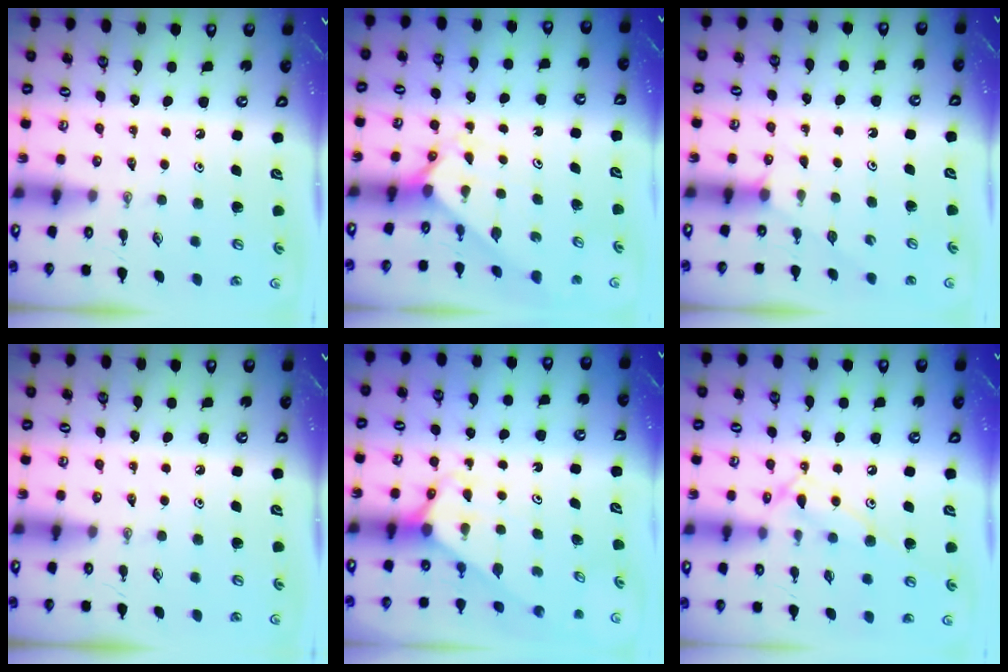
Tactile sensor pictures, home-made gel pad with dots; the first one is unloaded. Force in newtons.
{"total": 2.0, "press": 2.0, "slide": 0.2}
{"total": 2.5, "press": 2.5, "slide": 0.3}
{"total": 0.0}
{"total": 2.7, "press": 2.7, "slide": 0.2}
{"total": 12.0, "press": 12.0, "slide": 0.7}